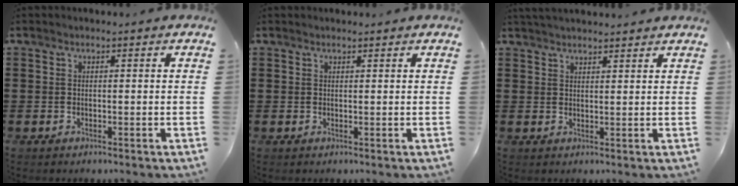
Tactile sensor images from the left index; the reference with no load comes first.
{"total": 0.7, "force": [0.7, 0.1, 0.2], "torque": [-0.005, 0.001, 0.013]}
{"total": 2.5, "force": [2.5, 0.1, 0.3], "torque": [-0.012, -0.001, 0.048]}